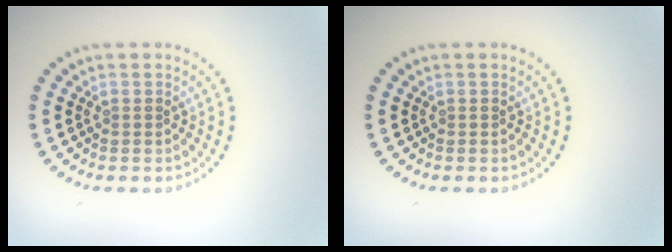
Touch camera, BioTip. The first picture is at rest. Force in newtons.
{"total": 0.0}